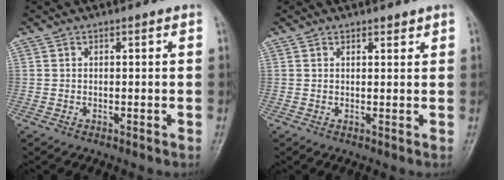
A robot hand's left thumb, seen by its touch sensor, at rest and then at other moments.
{"total": 1.4, "force": [1.1, 0.7, 0.5], "torque": [0.004, -0.007, 0.013]}